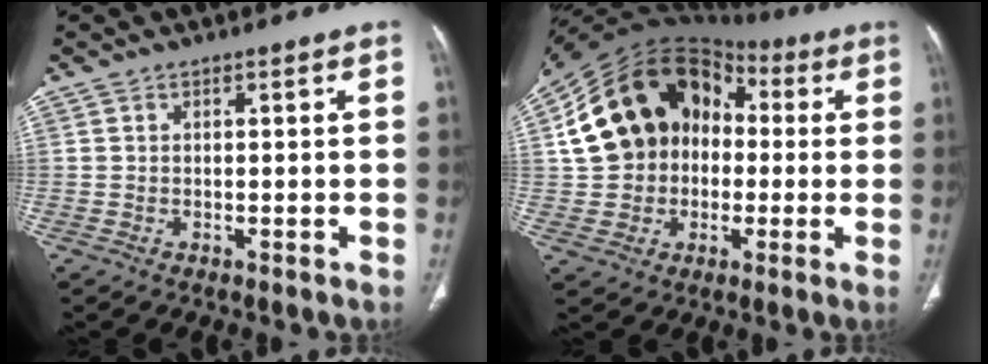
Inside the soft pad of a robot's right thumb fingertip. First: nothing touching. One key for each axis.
{"total": 19.1, "fx": 1.2, "fy": 15.6, "fz": 10.9, "tx": -0.167, "ty": 0.041, "tz": 0.020}